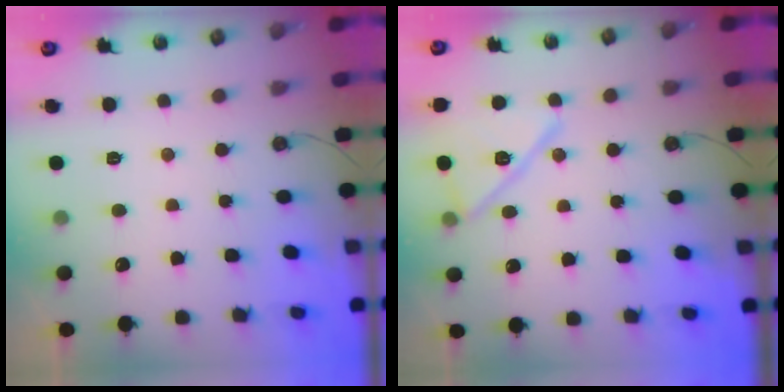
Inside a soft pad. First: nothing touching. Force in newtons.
{"total": 13.5, "press": 12.3, "slide": 5.6}